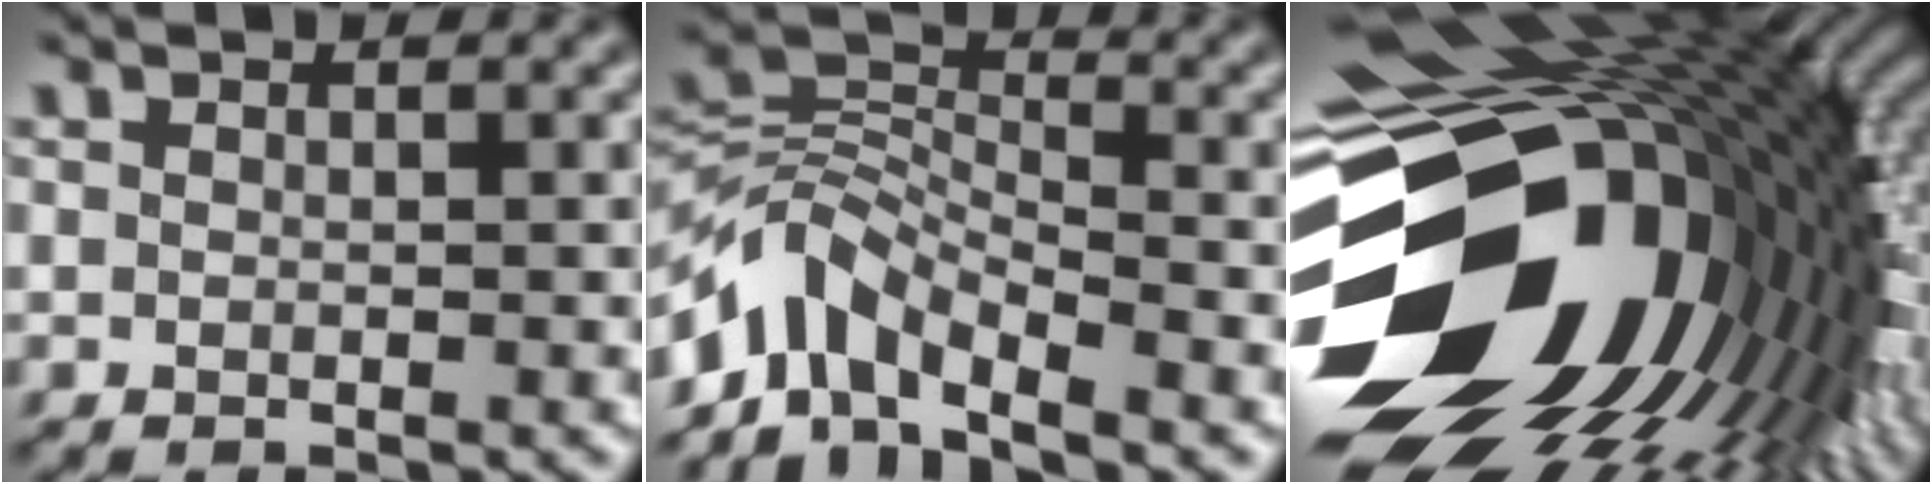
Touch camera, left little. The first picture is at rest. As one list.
[{"total": 6.4, "force": [-4.6, 2.9, 3.4], "torque": [-0.054, 0.010, -0.103]}, {"total": 20.9, "force": [-3.4, 13.5, 15.5], "torque": [-0.306, -0.057, -0.036]}]